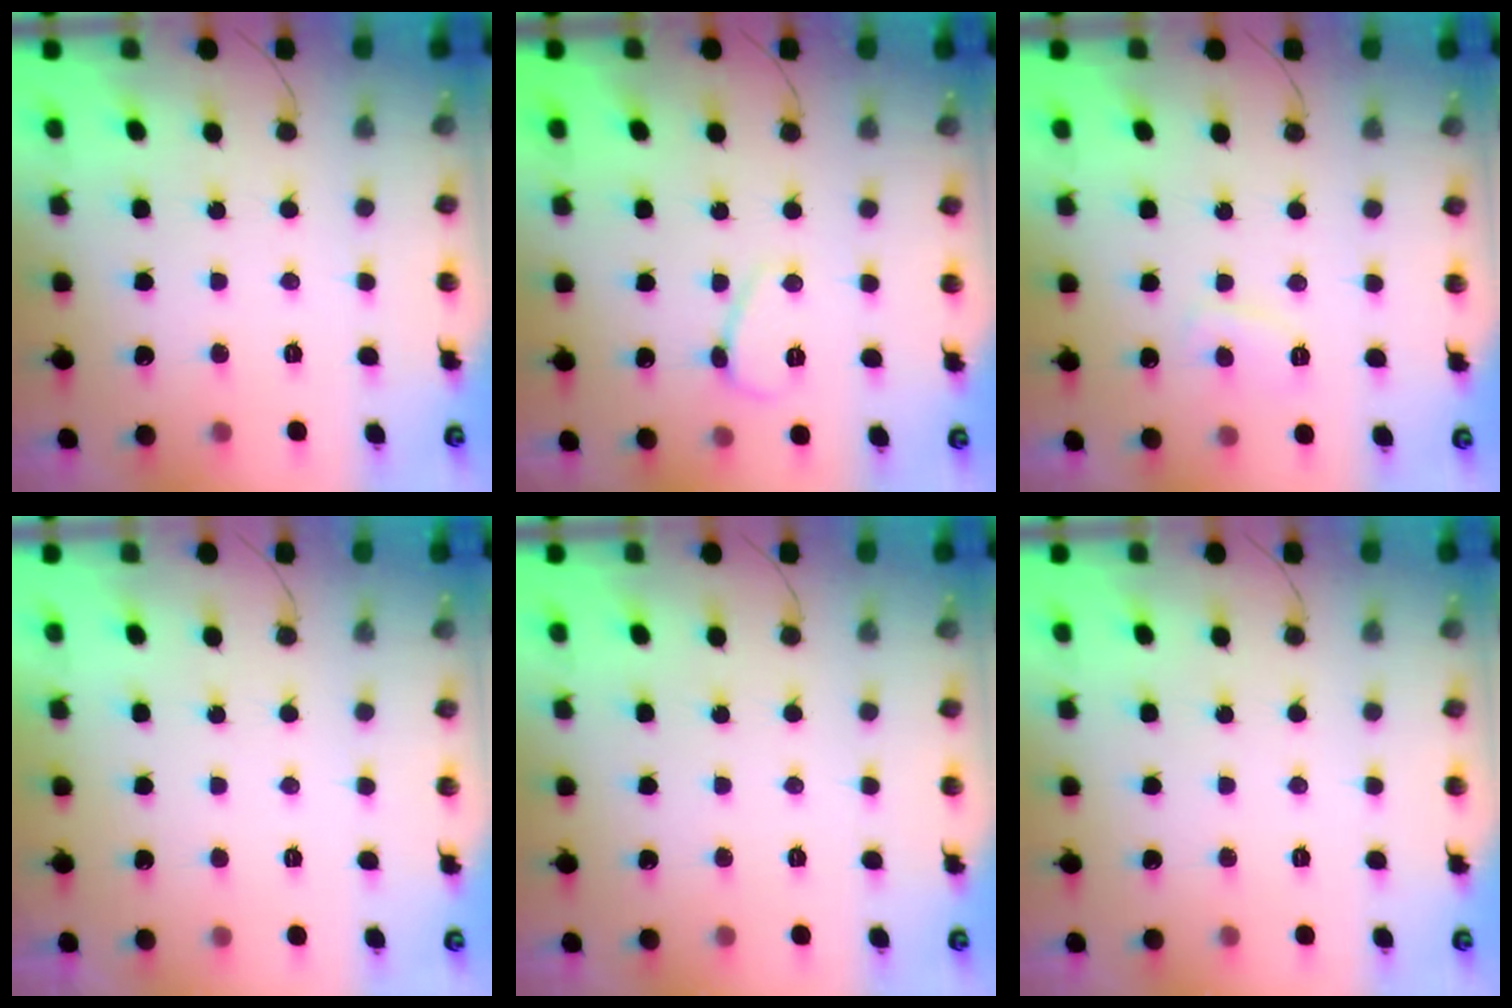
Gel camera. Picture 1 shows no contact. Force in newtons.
{"total": 5.6, "press": 5.6, "slide": 0.6}
{"total": 3.1, "press": 3.1, "slide": 0.3}
{"total": 2.2, "press": 2.2, "slide": 0.3}
{"total": 0.0}
{"total": 0.0}